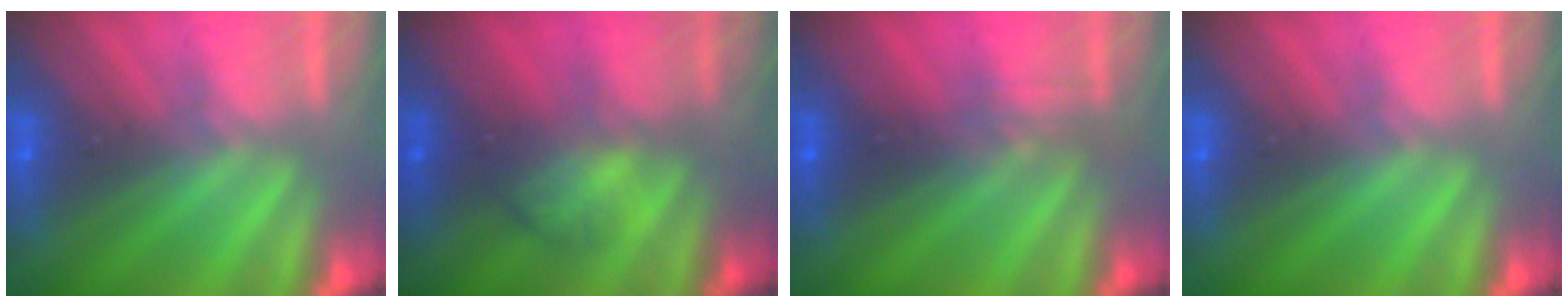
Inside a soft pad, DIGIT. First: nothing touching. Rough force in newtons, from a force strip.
{"total": 2.0}
{"total": 2.3}
{"total": 0.0}